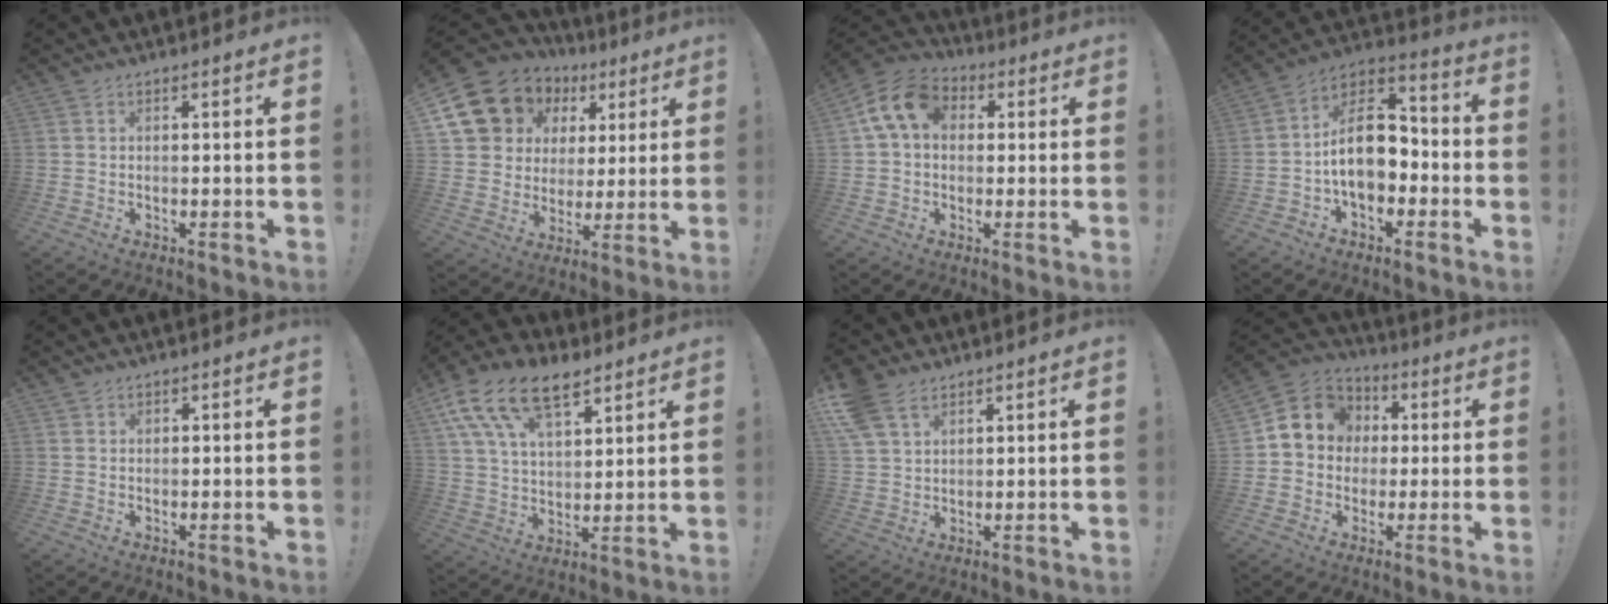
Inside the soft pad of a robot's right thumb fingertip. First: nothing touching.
{"total": 15.2, "force": [8.0, 11.6, 5.6], "torque": [-0.096, -0.043, 0.171]}
{"total": 12.6, "force": [3.6, 9.1, 7.9], "torque": [-0.136, 0.007, 0.073]}
{"total": 15.8, "force": [-1.9, 10.4, 11.7], "torque": [-0.193, 0.017, -0.027]}
{"total": 0.9, "force": [0.7, 0.6, 0.0], "torque": [0.004, -0.001, 0.013]}
{"total": 17.5, "force": [10.6, 9.2, 10.4], "torque": [-0.191, -0.055, 0.193]}
{"total": 9.4, "force": [5.8, 5.8, 4.6], "torque": [-0.103, -0.015, 0.119]}
{"total": 10.1, "force": [1.5, 9.3, 3.7], "torque": [-0.046, 0.003, 0.036]}